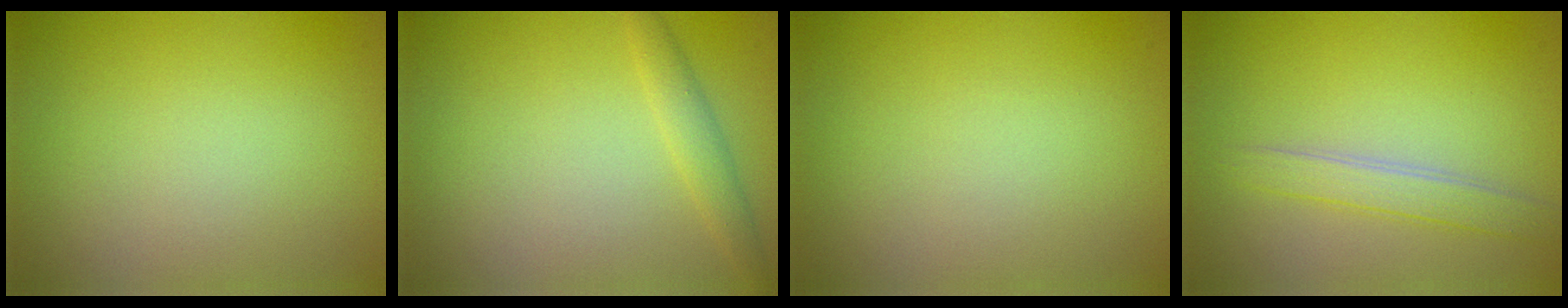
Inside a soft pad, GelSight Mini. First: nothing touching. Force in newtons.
{"total": 1.6, "press": 1.6, "slide": 0.0}
{"total": 0.0}
{"total": 2.2, "press": 2.2, "slide": 0.1}